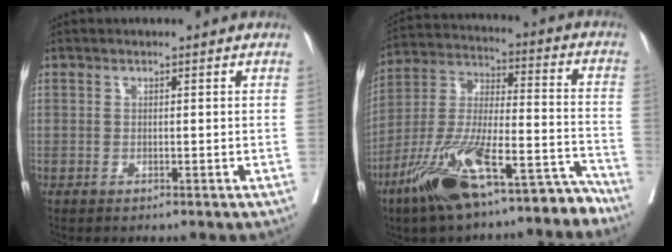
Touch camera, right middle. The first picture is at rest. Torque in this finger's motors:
{"motor_torque": [1.20, -0.94, 0.35, 0.21]}